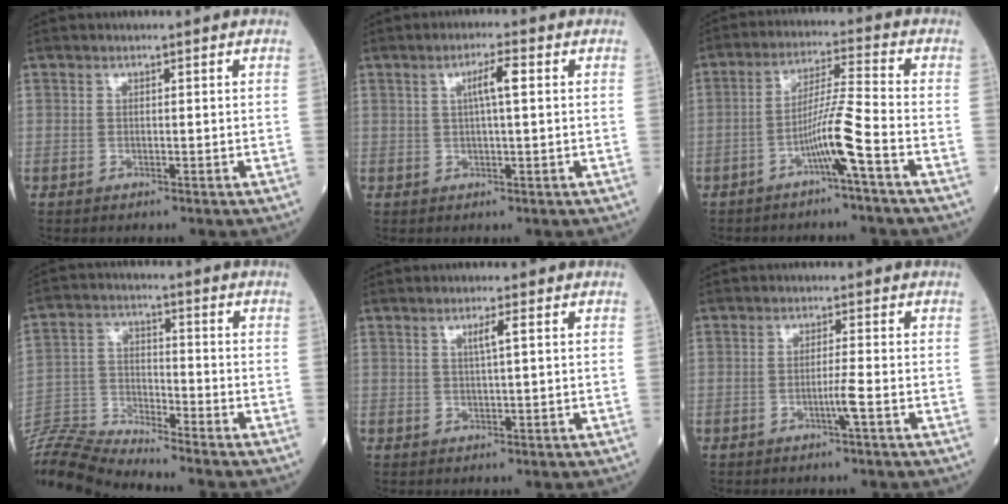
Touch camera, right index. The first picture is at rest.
{"total": 3.7, "force": [1.1, 0.2, 3.5], "torque": [-0.057, 0.005, 0.016]}
{"total": 7.2, "force": [-3.3, -1.2, 6.2], "torque": [-0.120, 0.009, -0.064]}
{"total": 10.7, "force": [-10.6, -1.7, 0.5], "torque": [-0.008, 0.013, -0.208]}
{"total": 2.1, "force": [0.9, -0.2, 1.8], "torque": [-0.029, -0.002, 0.015]}
{"total": 2.4, "force": [-0.9, -0.6, 2.1], "torque": [-0.040, -0.004, -0.018]}